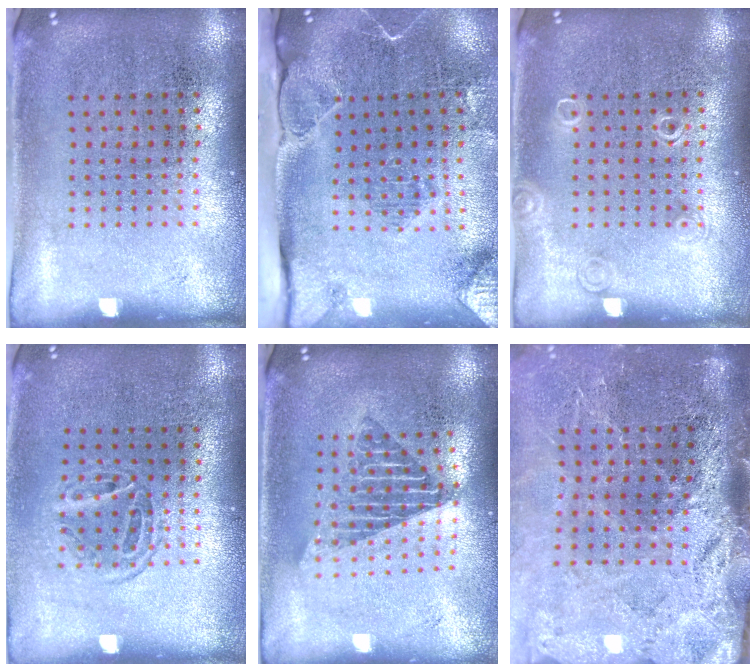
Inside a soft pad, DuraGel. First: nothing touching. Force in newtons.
{"total": 2.3, "press": 2.1, "slide": 1.1}
{"total": 1.0, "press": 1.0, "slide": 0.3}
{"total": 1.2, "press": 1.0, "slide": 0.6}
{"total": 1.7, "press": 1.4, "slide": 1.0}
{"total": 4.0, "press": 3.3, "slide": 2.2}